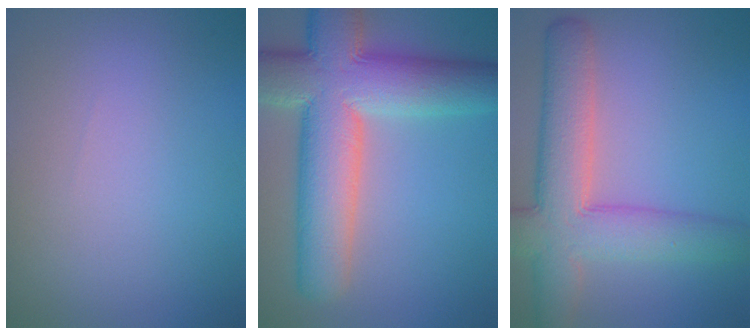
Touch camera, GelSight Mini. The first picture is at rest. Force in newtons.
{"total": 12.2, "press": 12.2, "slide": 0.7}
{"total": 8.4, "press": 8.4, "slide": 0.6}